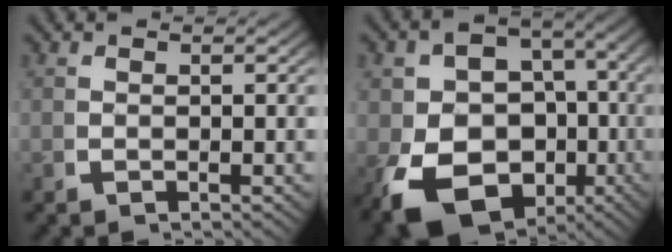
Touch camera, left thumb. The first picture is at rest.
{"total": 15.3, "force": [-4.2, 11.7, 8.8], "torque": [-0.194, -0.074, -0.037]}